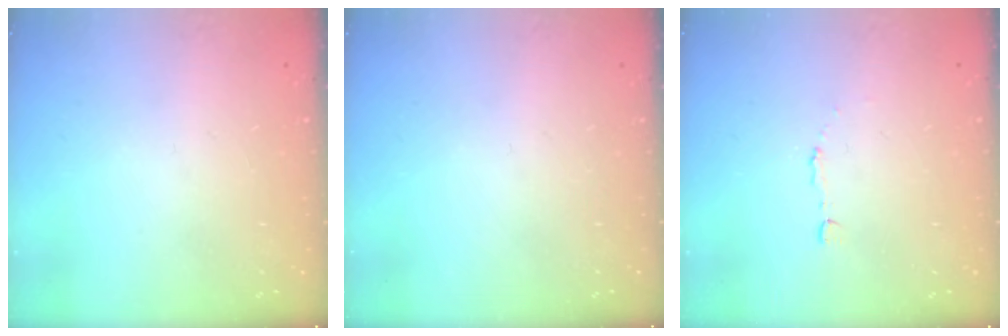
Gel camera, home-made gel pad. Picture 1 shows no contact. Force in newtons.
{"total": 0.0}
{"total": 2.2, "press": 2.2, "slide": 0.1}